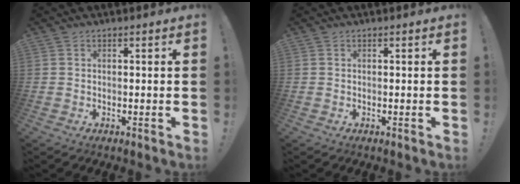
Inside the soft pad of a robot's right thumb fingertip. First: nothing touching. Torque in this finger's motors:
{"motor_torque": [-0.02, 0.17, 0.24, 0.06, 0.00]}